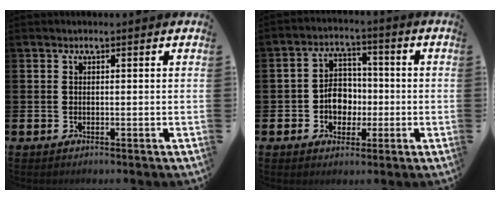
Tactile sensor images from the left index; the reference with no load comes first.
{"total": 5.5, "force": [-0.9, 4.6, 2.9], "torque": [-0.047, 0.009, -0.024]}